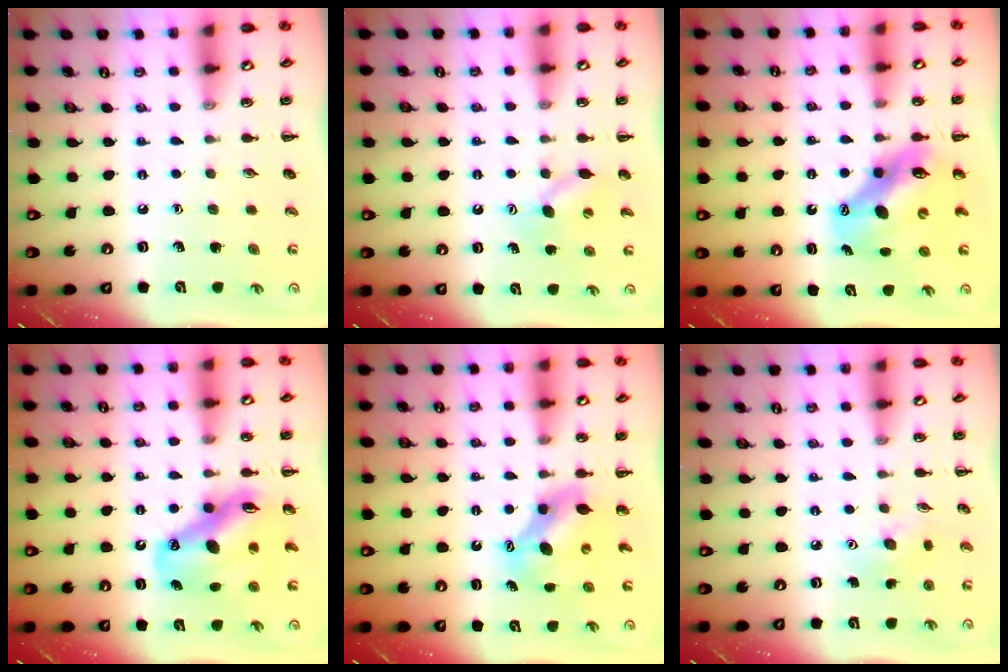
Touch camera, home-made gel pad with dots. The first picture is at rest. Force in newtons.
{"total": 7.8, "press": 7.7, "slide": 1.5}
{"total": 11.3, "press": 10.9, "slide": 3.1}
{"total": 14.2, "press": 13.6, "slide": 4.0}
{"total": 6.5, "press": 6.4, "slide": 0.8}
{"total": 3.6, "press": 3.5, "slide": 0.9}